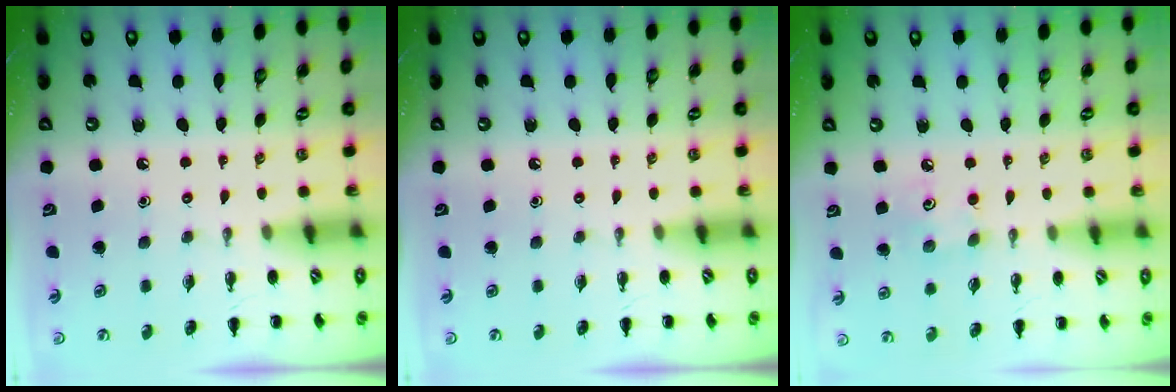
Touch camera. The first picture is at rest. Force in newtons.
{"total": 0.0}
{"total": 5.0, "press": 4.9, "slide": 1.0}